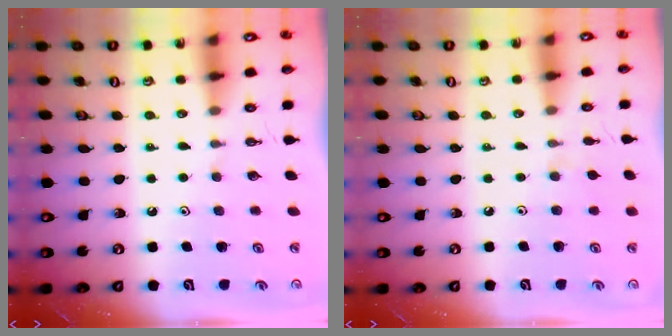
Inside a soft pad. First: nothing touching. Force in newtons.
{"total": 2.9, "press": 2.9, "slide": 0.4}